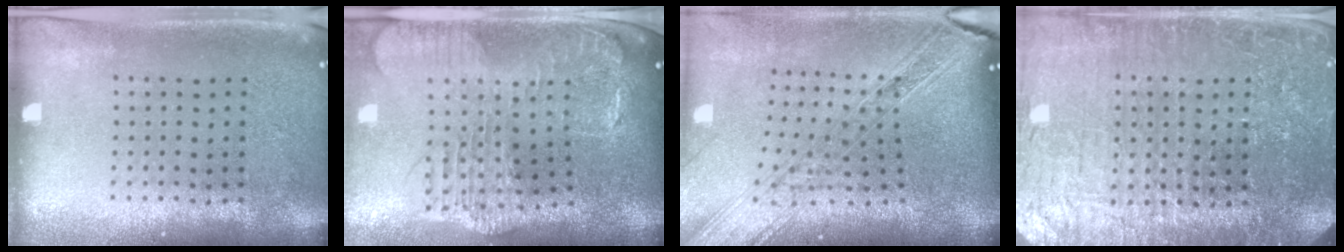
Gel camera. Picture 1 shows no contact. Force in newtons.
{"total": 2.2, "press": 2.0, "slide": 1.0}
{"total": 2.4, "press": 2.0, "slide": 1.3}
{"total": 4.5, "press": 4.3, "slide": 1.4}